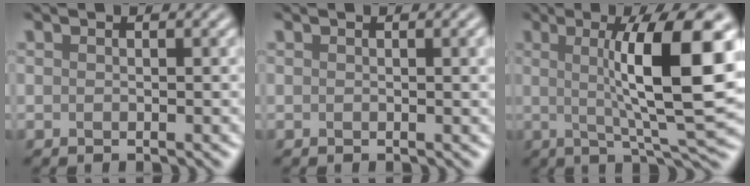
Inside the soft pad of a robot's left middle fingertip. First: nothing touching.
{"total": 1.4, "force": [0.2, 0.4, 1.3], "torque": [-0.012, 0.005, 0.004]}
{"total": 10.7, "force": [1.4, 2.0, 10.4], "torque": [-0.136, 0.003, 0.032]}